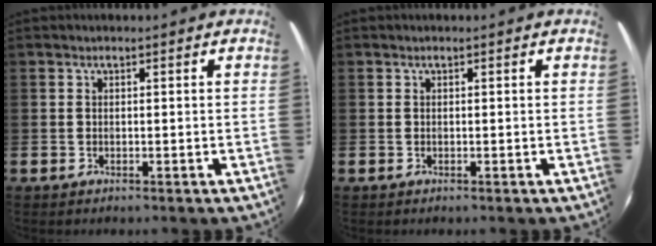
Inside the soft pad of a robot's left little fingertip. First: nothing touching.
{"total": 0.0}